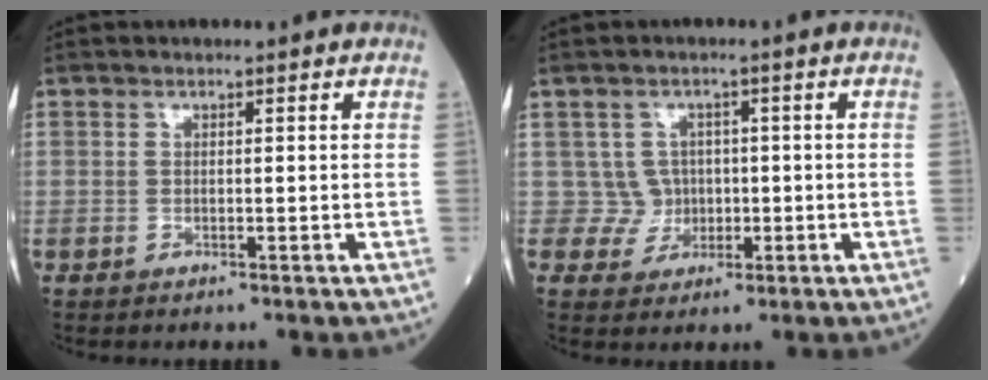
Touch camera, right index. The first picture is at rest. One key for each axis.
{"total": 3.9, "fx": 0.2, "fy": 3.9, "fz": -0.2, "tx": 0.018, "ty": 0.007, "tz": 0.004}